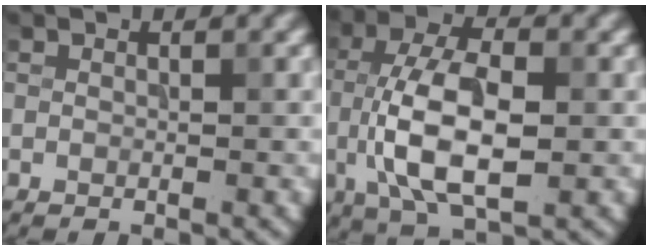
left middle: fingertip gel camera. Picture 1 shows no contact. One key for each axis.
{"total": 8.9, "fx": -1.0, "fy": 4.0, "fz": 7.8, "tx": -0.157, "ty": 0.004, "tz": -0.020}